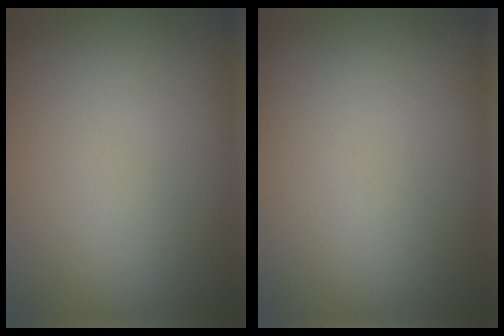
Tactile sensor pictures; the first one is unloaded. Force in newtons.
{"total": 0.0}